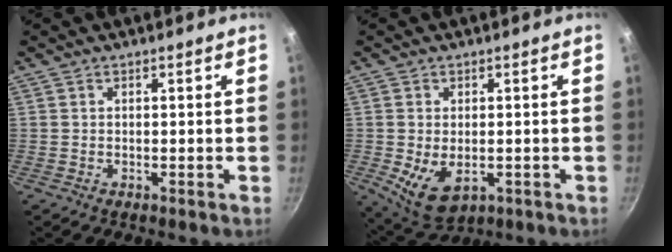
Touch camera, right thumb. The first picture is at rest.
{"total": 8.2, "force": [-1.5, 5.0, 6.3], "torque": [-0.107, -0.020, -0.011]}